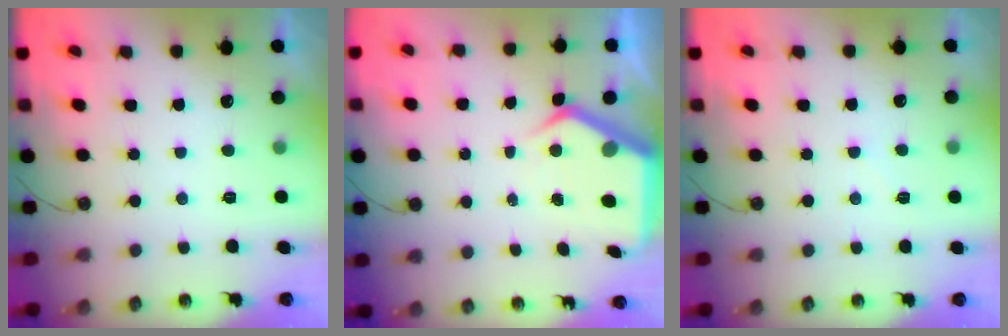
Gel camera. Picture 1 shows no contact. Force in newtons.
{"total": 6.9, "press": 6.8, "slide": 0.8}
{"total": 3.2, "press": 3.2, "slide": 0.4}